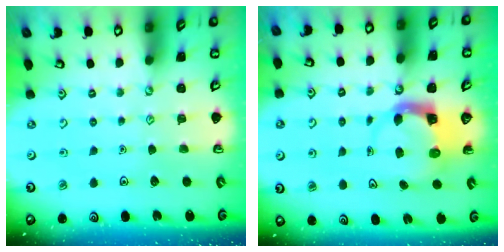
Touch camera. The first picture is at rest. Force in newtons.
{"total": 3.9, "press": 3.8, "slide": 0.6}